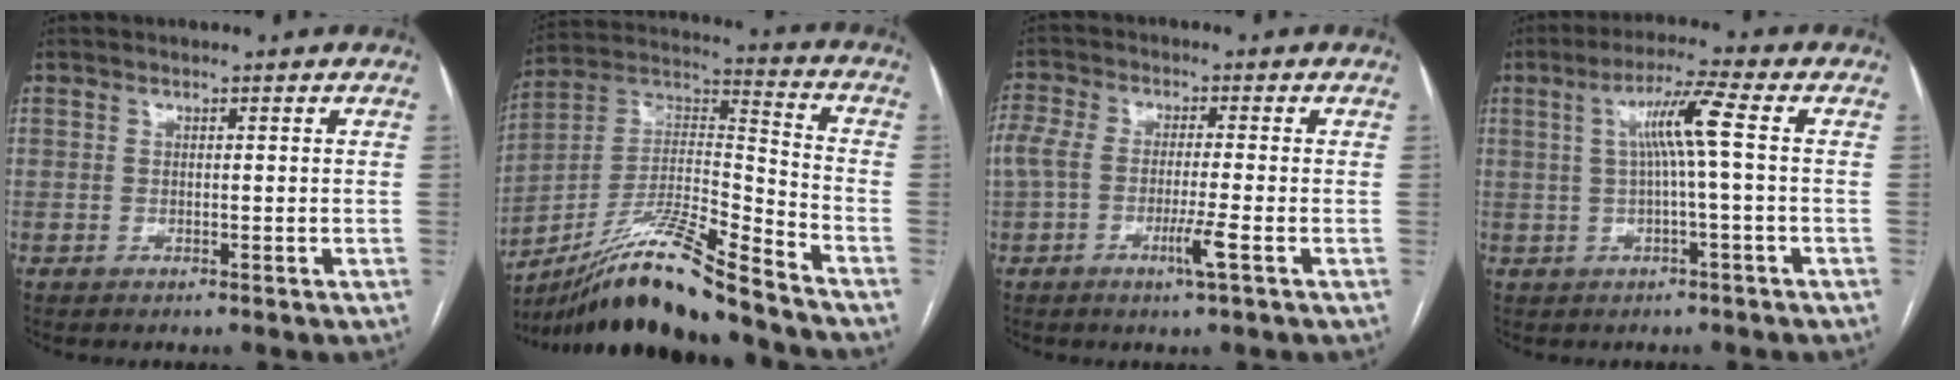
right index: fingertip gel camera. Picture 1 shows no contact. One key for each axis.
{"total": 17.3, "fx": -14.3, "fy": -0.1, "fz": 9.8, "tx": -0.192, "ty": 0.012, "tz": -0.259}
{"total": 7.0, "fx": -2.3, "fy": 1.1, "fz": 6.5, "tx": -0.150, "ty": 0.010, "tz": -0.044}
{"total": 6.4, "fx": 0.7, "fy": -0.9, "fz": 6.3, "tx": -0.113, "ty": 0.014, "tz": 0.016}